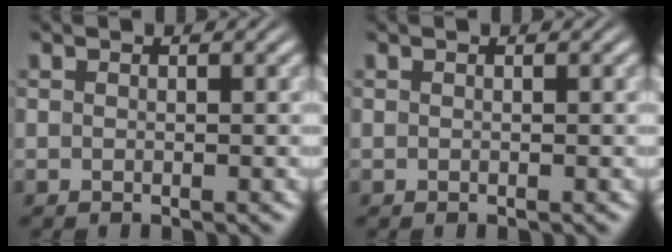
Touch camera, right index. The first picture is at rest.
{"total": 0.0}